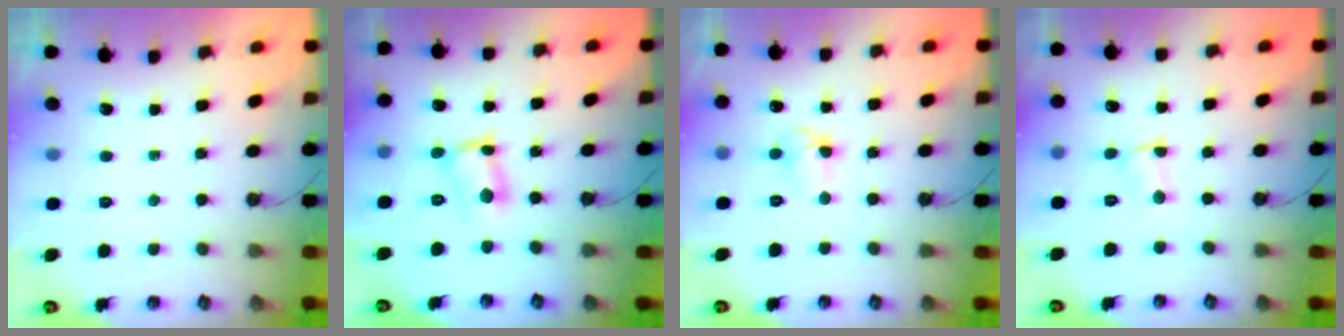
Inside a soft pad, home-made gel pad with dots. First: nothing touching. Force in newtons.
{"total": 6.3, "press": 6.3, "slide": 0.5}
{"total": 5.8, "press": 5.8, "slide": 0.4}
{"total": 2.0, "press": 2.0, "slide": 0.3}